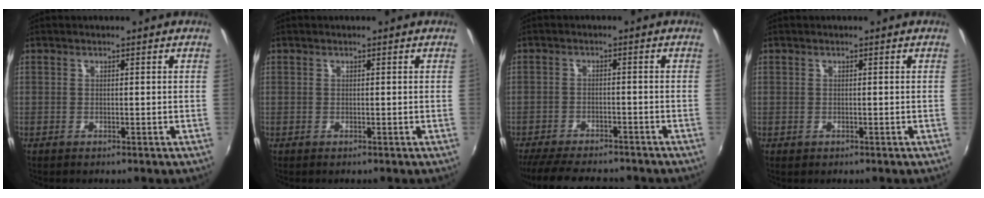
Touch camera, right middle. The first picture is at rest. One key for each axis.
{"total": 0.0}
{"total": 13.0, "fx": -11.1, "fy": 3.7, "fz": 5.6, "tx": -0.129, "ty": -0.020, "tz": -0.174}
{"total": 0.0}